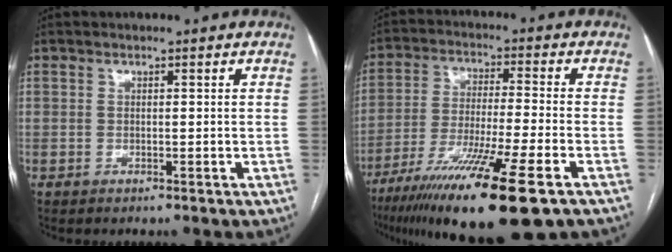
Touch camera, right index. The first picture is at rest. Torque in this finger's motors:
{"motor_torque": [1.11, -1.03, 1.05, 0.21]}